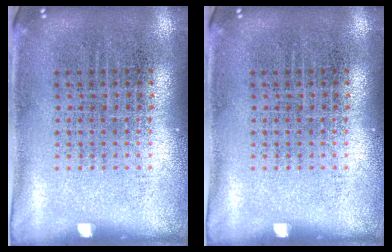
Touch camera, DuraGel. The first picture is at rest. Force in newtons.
{"total": 0.0}